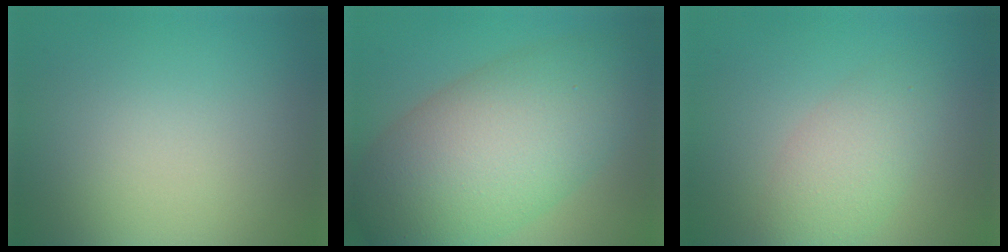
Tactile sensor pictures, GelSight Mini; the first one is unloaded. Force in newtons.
{"total": 11.5, "press": 11.4, "slide": 0.3}
{"total": 2.7, "press": 2.7, "slide": 0.2}